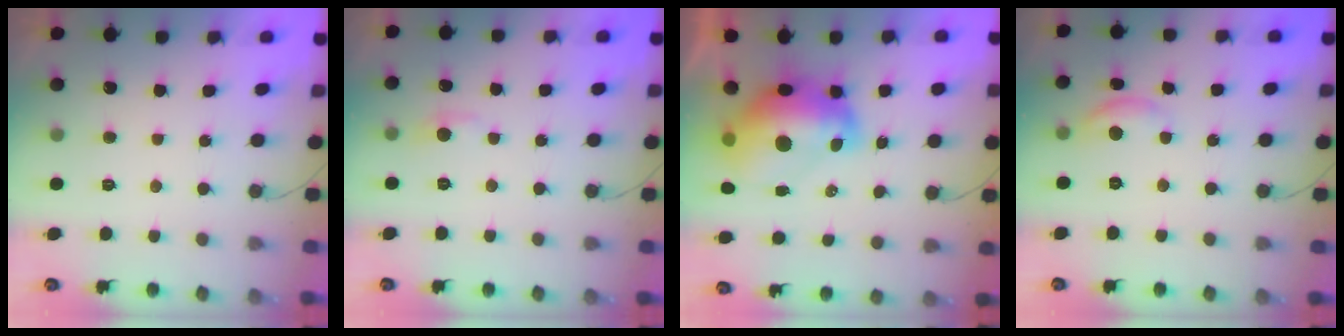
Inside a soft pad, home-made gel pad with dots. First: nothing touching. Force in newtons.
{"total": 4.5, "press": 4.5, "slide": 0.7}
{"total": 16.3, "press": 16.2, "slide": 1.6}
{"total": 7.5, "press": 7.5, "slide": 0.5}